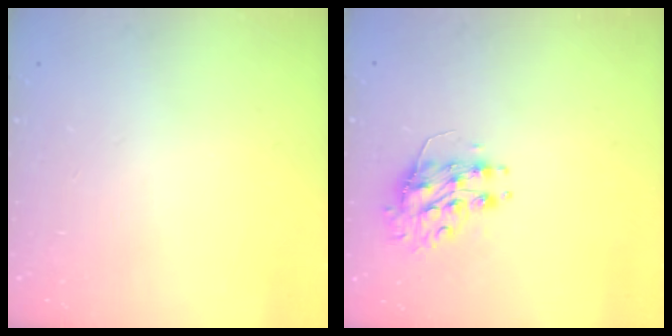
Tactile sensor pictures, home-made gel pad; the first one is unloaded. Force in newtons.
{"total": 8.5, "press": 8.5, "slide": 0.2}